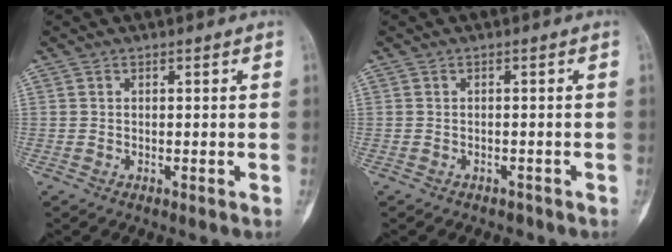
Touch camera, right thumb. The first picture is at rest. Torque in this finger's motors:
{"motor_torque": [0.52, 0.05, -0.12, -0.10, -0.02]}